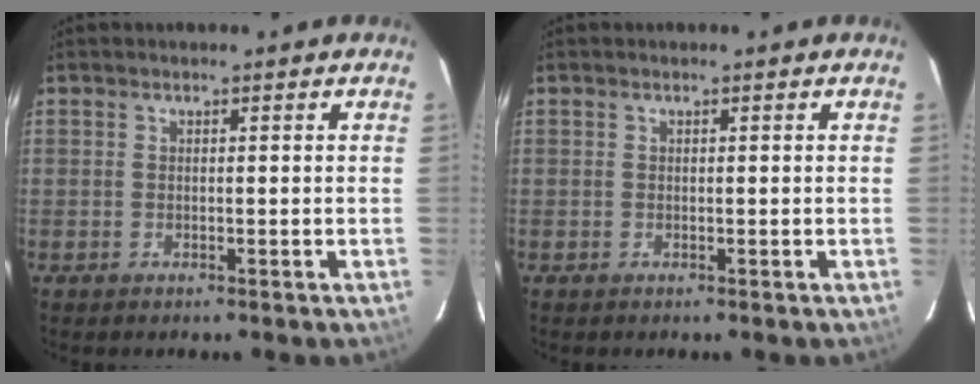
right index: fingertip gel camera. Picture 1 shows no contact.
{"total": 0.0}